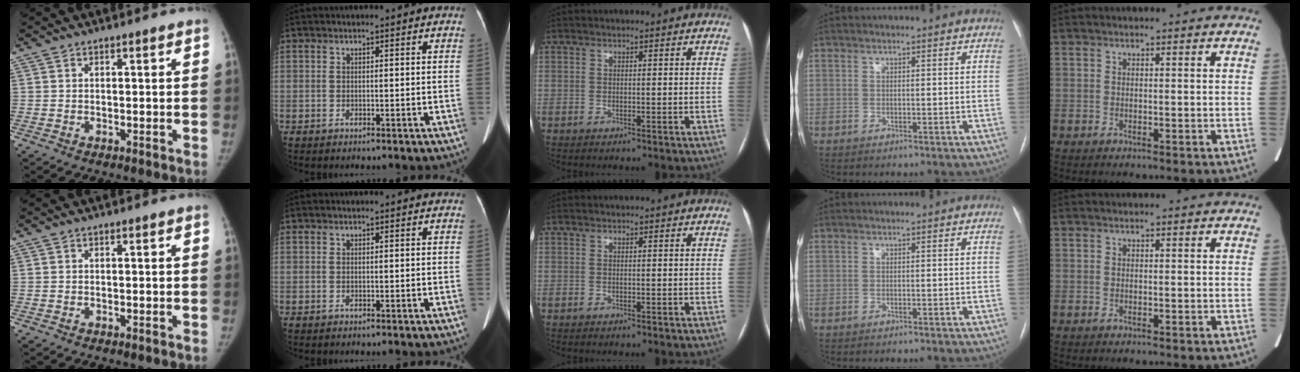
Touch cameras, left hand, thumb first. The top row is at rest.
{}